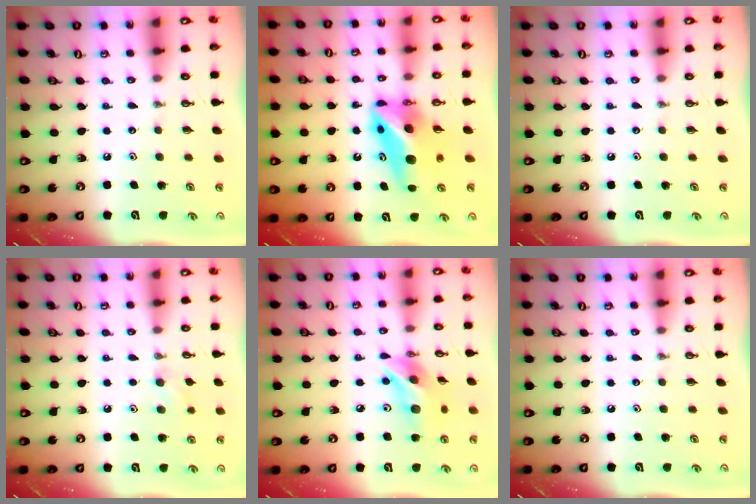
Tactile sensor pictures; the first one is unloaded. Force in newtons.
{"total": 12.1, "press": 11.6, "slide": 3.3}
{"total": 0.0}
{"total": 6.9, "press": 6.6, "slide": 2.3}
{"total": 13.2, "press": 13.1, "slide": 0.9}
{"total": 0.0}